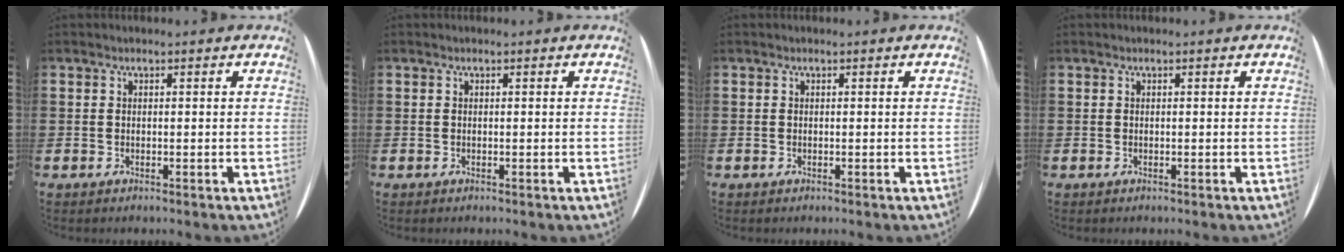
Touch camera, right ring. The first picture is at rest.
{"total": 0.0}
{"total": 0.0}
{"total": 0.0}